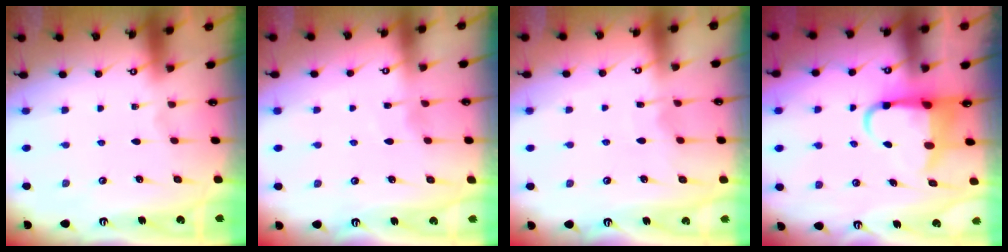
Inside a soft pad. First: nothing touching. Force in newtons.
{"total": 4.0, "press": 3.9, "slide": 0.6}
{"total": 4.8, "press": 4.8, "slide": 0.6}
{"total": 6.8, "press": 6.6, "slide": 1.6}